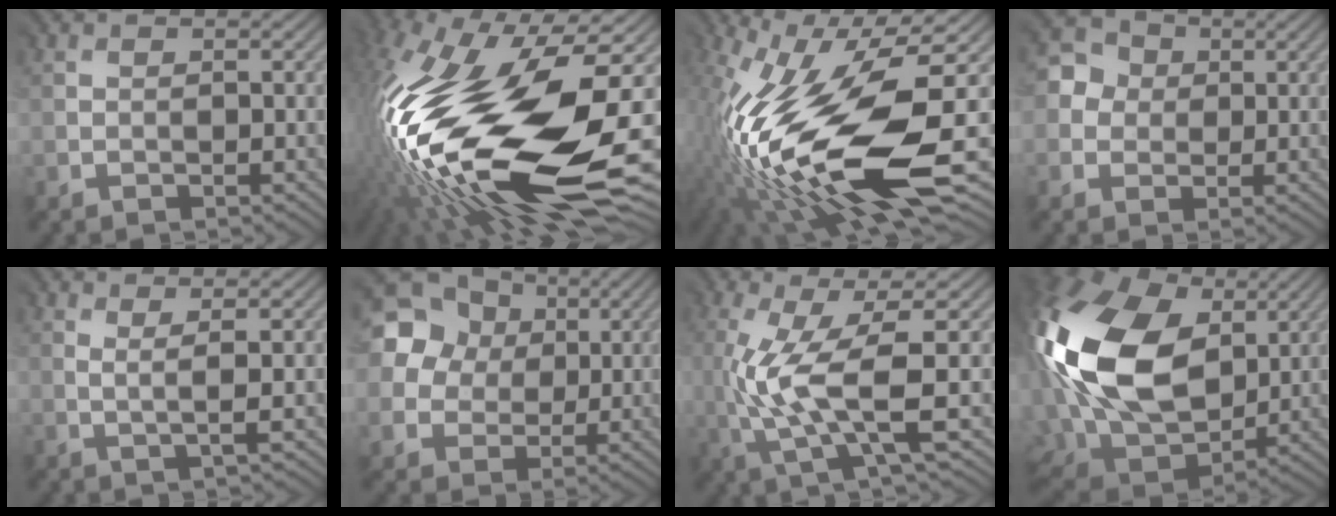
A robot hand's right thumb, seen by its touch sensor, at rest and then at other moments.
{"total": 21.8, "force": [-3.0, 10.4, 18.9], "torque": [-0.406, -0.042, -0.048]}
{"total": 19.4, "force": [-4.1, 7.5, 17.4], "torque": [-0.344, -0.028, -0.064]}
{"total": 4.0, "force": [0.4, 3.8, 1.0], "torque": [-0.019, 0.008, 0.001]}
{"total": 1.7, "force": [0.5, 0.1, 1.6], "torque": [-0.032, 0.002, 0.010]}
{"total": 17.2, "force": [6.3, 14.8, 6.2], "torque": [-0.192, 0.033, 0.109]}
{"total": 9.5, "force": [-1.0, 2.5, 9.1], "torque": [-0.197, -0.001, -0.010]}
{"total": 21.0, "force": [4.6, 14.5, 14.4], "torque": [-0.371, 0.017, 0.086]}